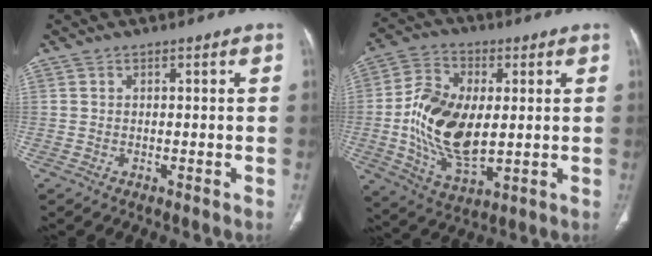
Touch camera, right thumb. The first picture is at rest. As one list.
[{"total": 16.8, "force": [-0.3, 9.6, 13.8], "torque": [-0.257, 0.000, -0.002]}]